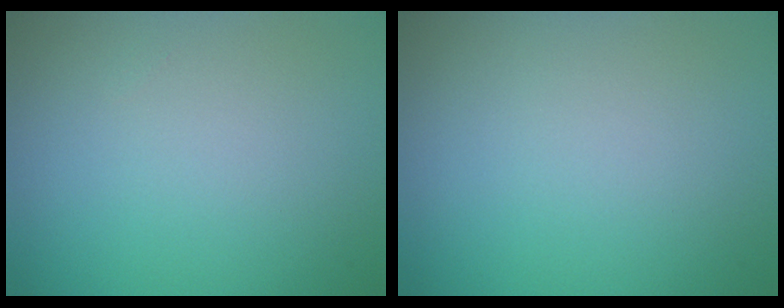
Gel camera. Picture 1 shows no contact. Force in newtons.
{"total": 0.0}